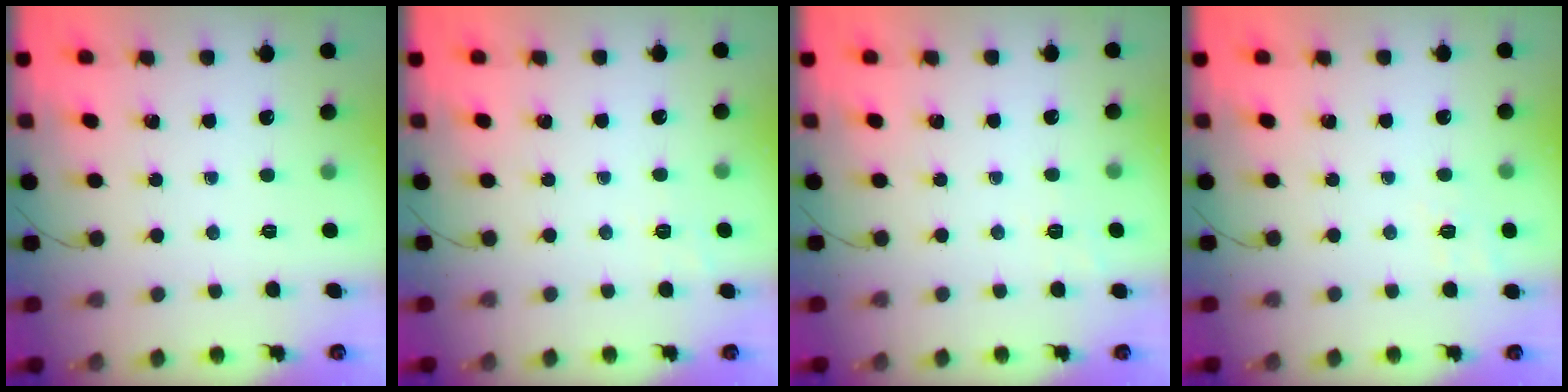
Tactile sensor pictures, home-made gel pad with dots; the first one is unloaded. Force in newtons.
{"total": 2.2, "press": 0.9, "slide": 2.0}
{"total": 2.2, "press": 0.9, "slide": 2.0}
{"total": 7.7, "press": 7.5, "slide": 1.9}